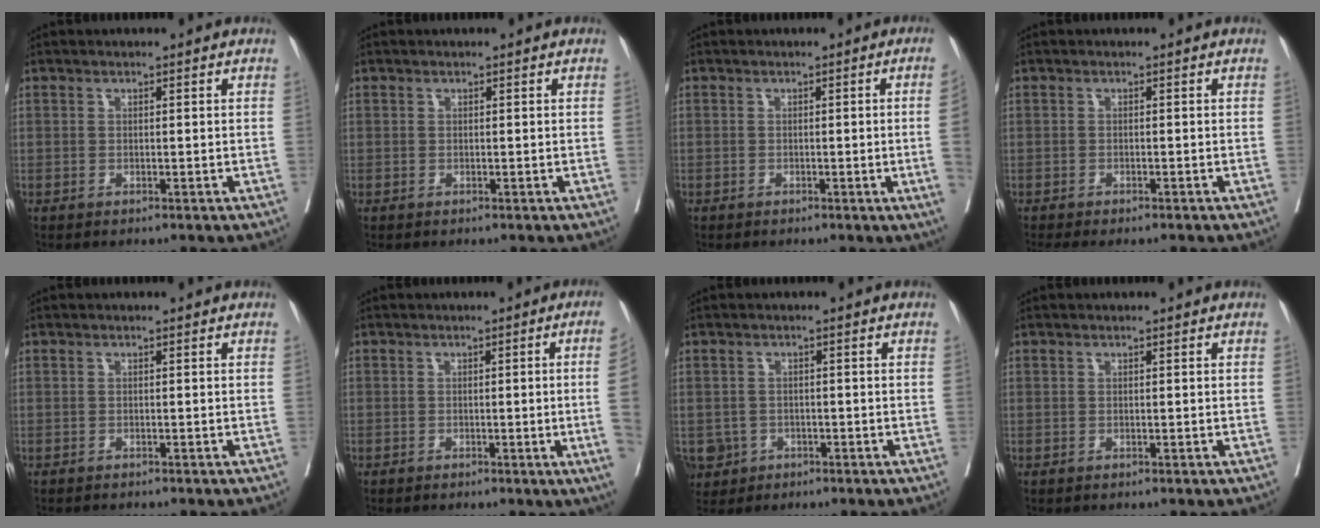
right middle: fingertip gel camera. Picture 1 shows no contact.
{"total": 0.0}
{"total": 3.3, "force": [-0.5, -1.4, 2.9], "torque": [-0.033, -0.005, -0.006]}
{"total": 5.1, "force": [-4.3, 1.5, 2.2], "torque": [-0.022, -0.008, -0.066]}
{"total": 2.1, "force": [-2.0, 0.4, 0.6], "torque": [-0.012, -0.004, -0.026]}
{"total": 6.0, "force": [-0.8, -2.0, 5.6], "torque": [-0.051, -0.012, -0.012]}
{"total": 4.6, "force": [-2.0, 4.1, 0.6], "torque": [-0.014, 0.005, -0.030]}
{"total": 0.0}